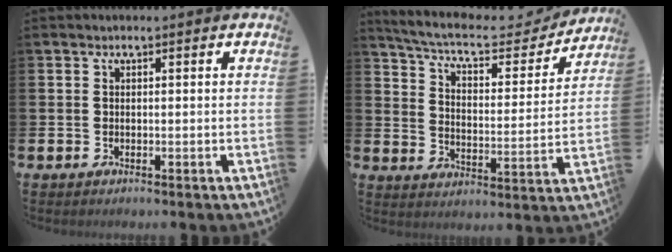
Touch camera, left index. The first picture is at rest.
{"total": 8.2, "force": [7.2, 2.1, 3.3], "torque": [-0.091, -0.044, 0.121]}